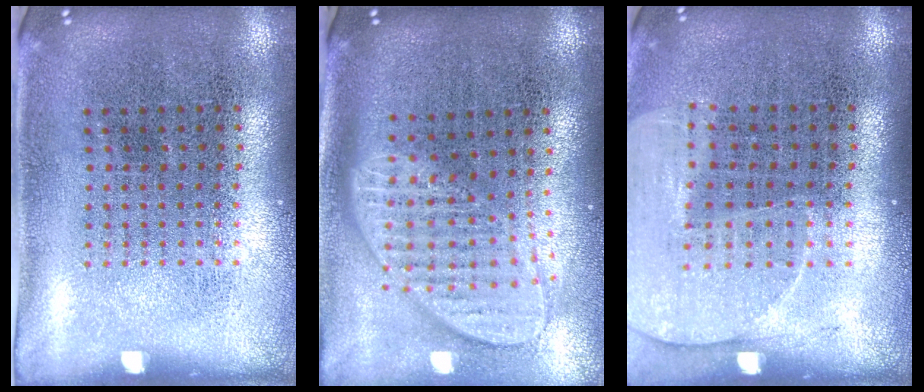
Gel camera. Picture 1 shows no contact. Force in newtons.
{"total": 2.0, "press": 1.6, "slide": 1.1}
{"total": 1.3, "press": 1.2, "slide": 0.4}